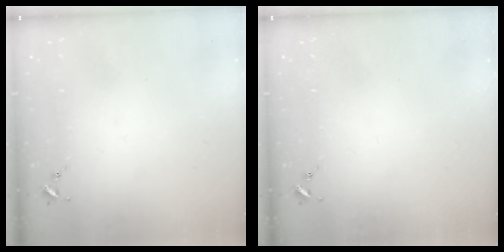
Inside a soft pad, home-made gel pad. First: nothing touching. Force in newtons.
{"total": 0.0}